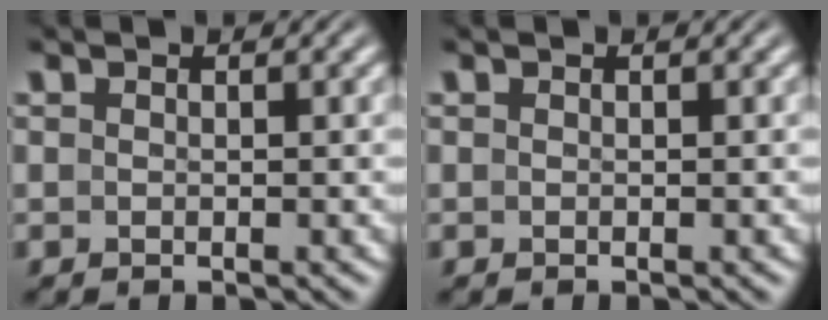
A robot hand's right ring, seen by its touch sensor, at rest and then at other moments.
{"total": 0.0}